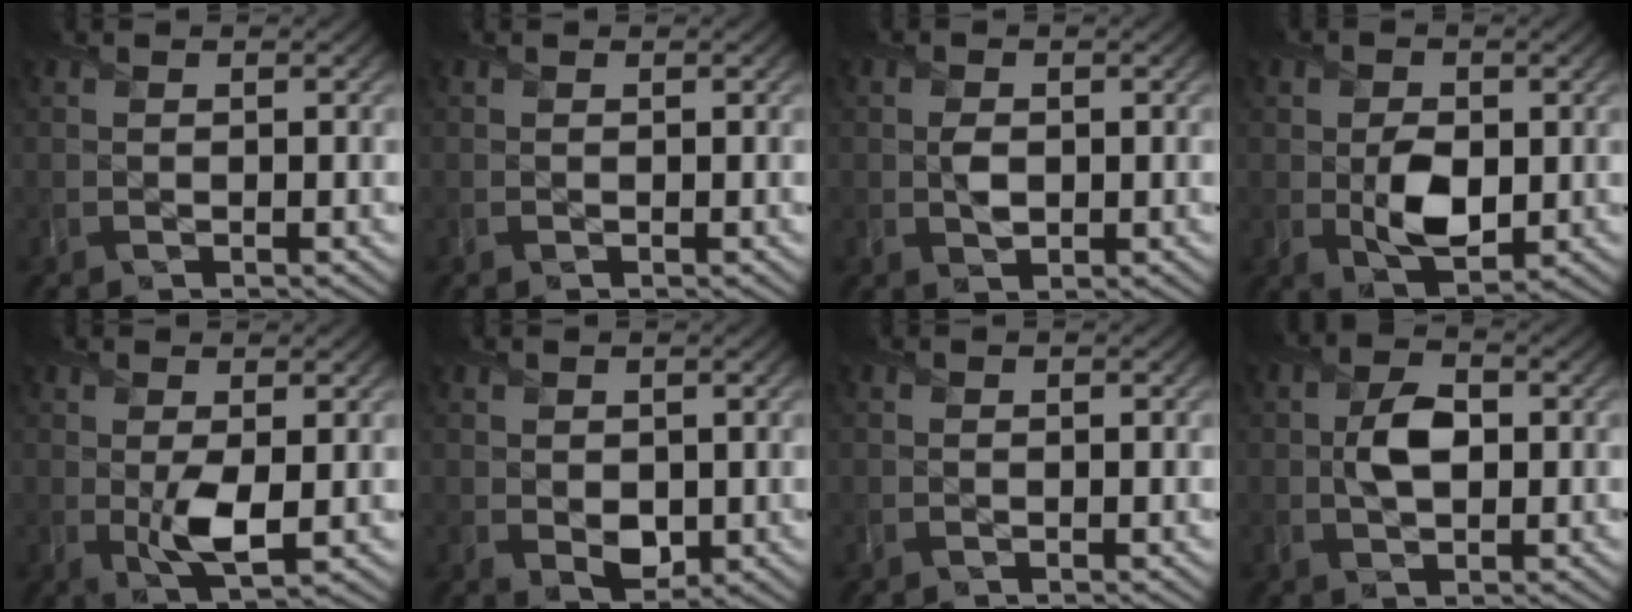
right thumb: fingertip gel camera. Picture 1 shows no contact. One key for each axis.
{"total": 0.0}
{"total": 2.1, "fx": 0.0, "fy": 1.6, "fz": 1.4, "tx": -0.030, "ty": -0.005, "tz": -0.002}
{"total": 5.7, "fx": -0.4, "fy": 3.9, "fz": 4.2, "tx": -0.082, "ty": -0.015, "tz": -0.005}
{"total": 4.3, "fx": -0.1, "fy": 1.9, "fz": 3.8, "tx": -0.081, "ty": -0.010, "tz": 0.000}
{"total": 2.8, "fx": 0.3, "fy": 2.2, "fz": 1.8, "tx": -0.039, "ty": -0.011, "tz": 0.008}
{"total": 0.0}
{"total": 4.6, "fx": 0.2, "fy": 2.9, "fz": 3.6, "tx": -0.078, "ty": -0.001, "tz": -0.001}